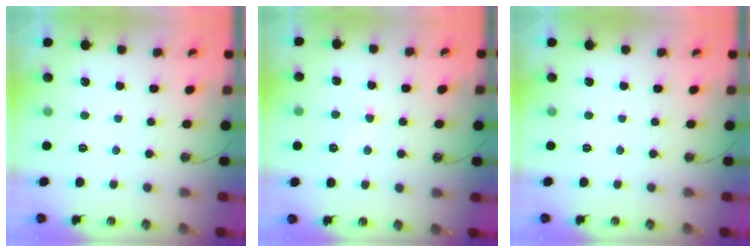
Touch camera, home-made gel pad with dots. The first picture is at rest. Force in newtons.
{"total": 1.6, "press": 1.5, "slide": 0.5}
{"total": 0.0}